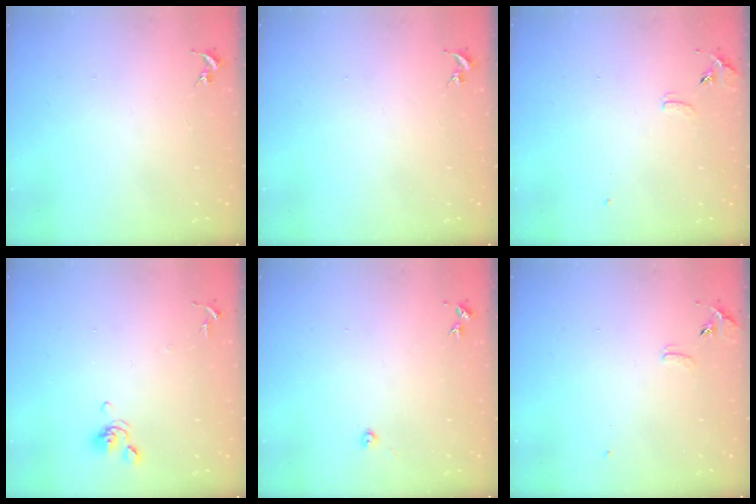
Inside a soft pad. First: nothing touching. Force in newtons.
{"total": 0.0}
{"total": 6.9, "press": 6.9, "slide": 0.6}
{"total": 6.9, "press": 6.7, "slide": 1.6}
{"total": 2.2, "press": 2.2, "slide": 0.3}
{"total": 6.9, "press": 6.9, "slide": 0.6}